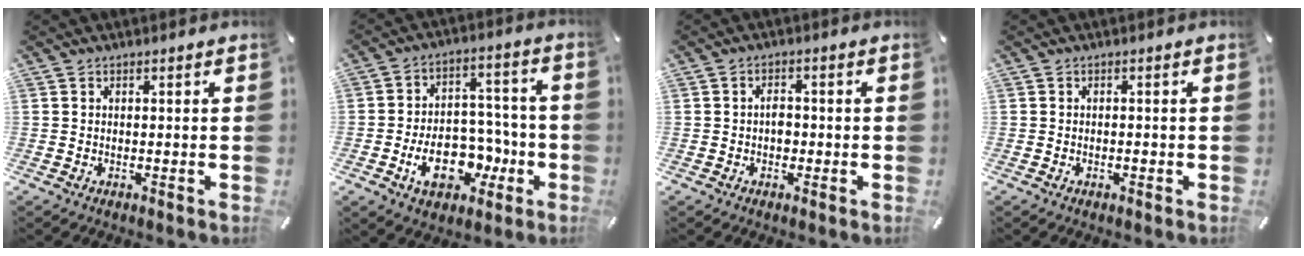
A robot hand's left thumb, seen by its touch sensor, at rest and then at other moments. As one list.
[{"total": 14.7, "force": [-5.1, 10.1, 9.4], "torque": [-0.153, 0.023, -0.080]}, {"total": 2.6, "force": [-0.5, 1.8, 1.9], "torque": [-0.036, 0.006, -0.011]}, {"total": 1.0, "force": [-0.5, 0.5, 0.7], "torque": [-0.014, -0.001, -0.010]}]